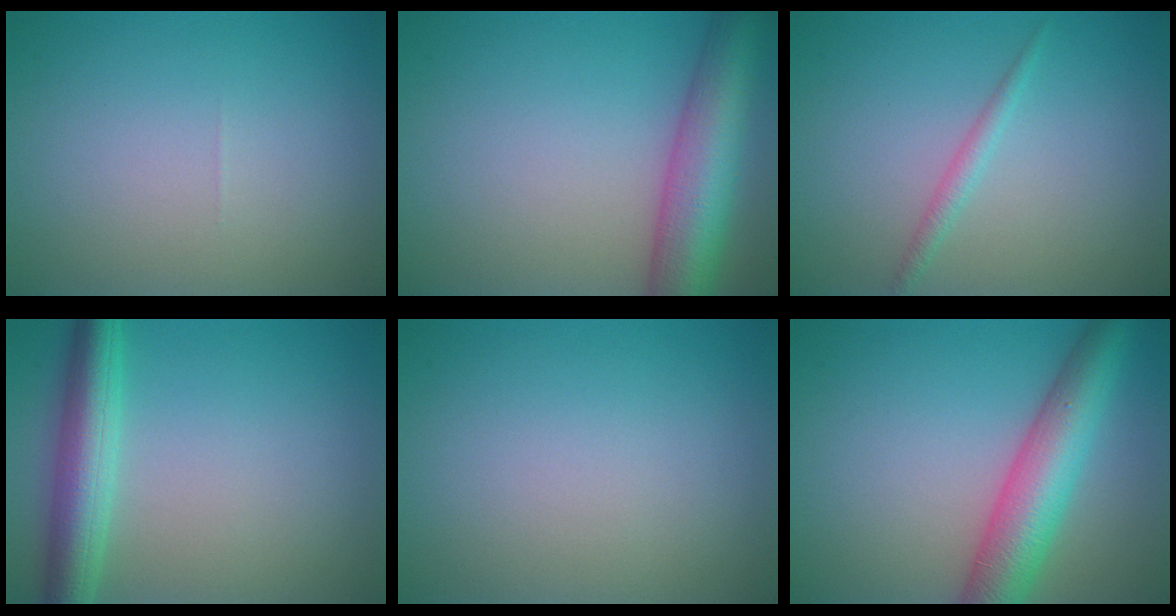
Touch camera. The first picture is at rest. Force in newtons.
{"total": 8.3, "press": 8.3, "slide": 0.4}
{"total": 1.3, "press": 1.3, "slide": 0.0}
{"total": 5.2, "press": 5.2, "slide": 0.2}
{"total": 0.0}
{"total": 7.2, "press": 7.2, "slide": 0.2}